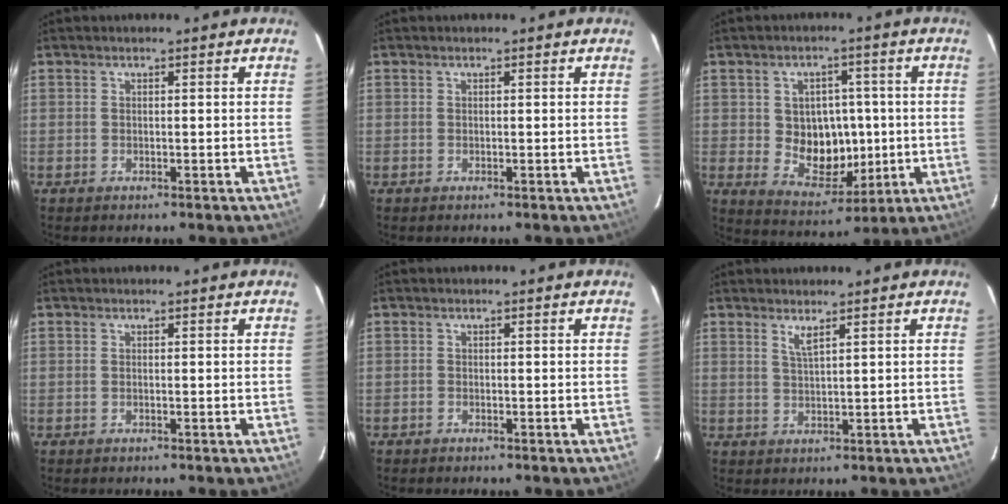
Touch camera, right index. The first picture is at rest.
{"total": 0.0}
{"total": 10.2, "force": [-0.3, 8.6, 5.6], "torque": [-0.107, 0.000, 0.018]}
{"total": 0.0}
{"total": 0.7, "force": [-0.6, 0.3, -0.1], "torque": [-0.002, 0.003, -0.012]}
{"total": 2.2, "force": [1.5, 0.0, 1.6], "torque": [-0.033, -0.004, 0.027]}